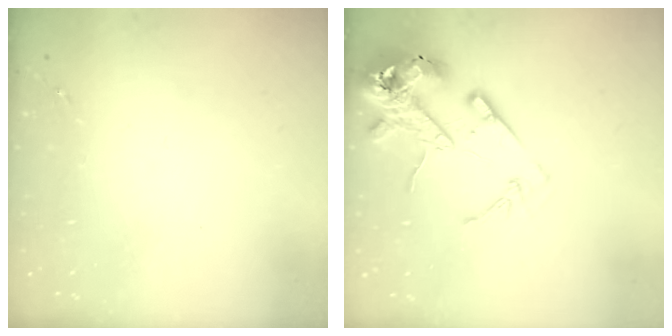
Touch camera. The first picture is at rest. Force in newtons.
{"total": 14.8, "press": 14.6, "slide": 2.1}